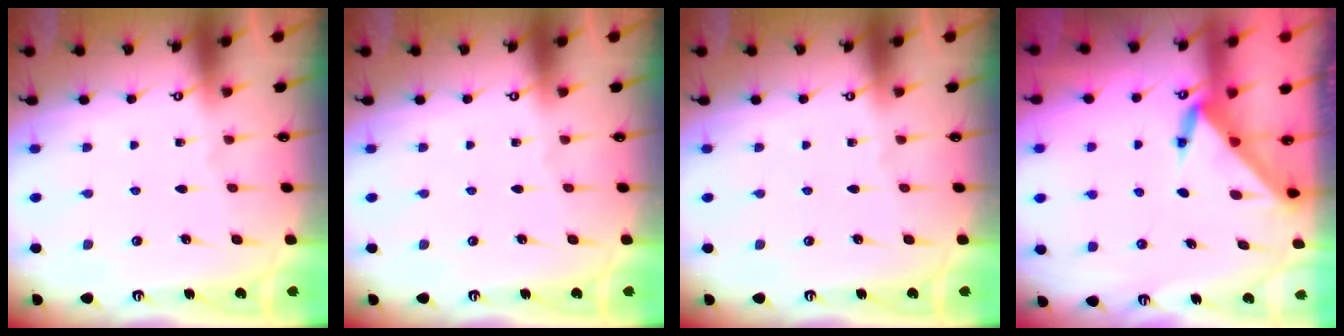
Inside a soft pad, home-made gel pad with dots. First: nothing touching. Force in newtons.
{"total": 0.0}
{"total": 0.0}
{"total": 3.3, "press": 3.3, "slide": 0.2}